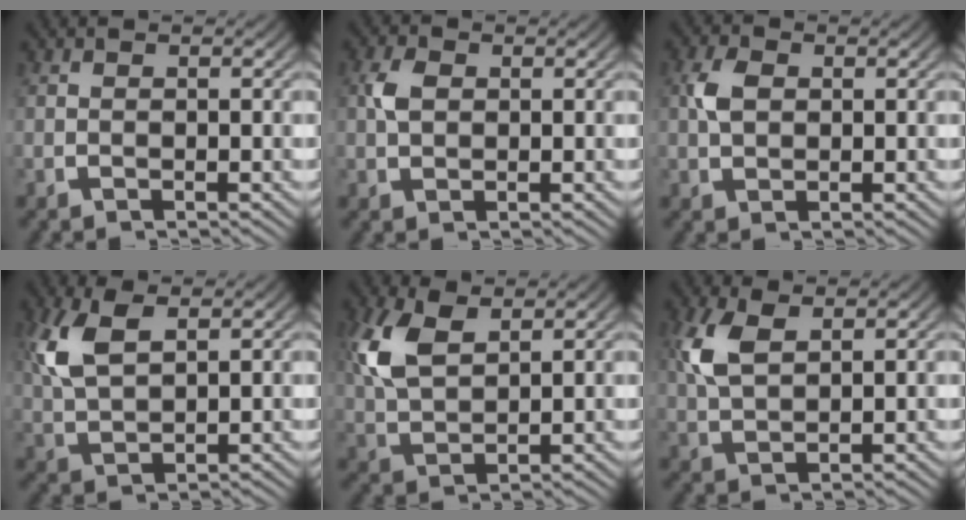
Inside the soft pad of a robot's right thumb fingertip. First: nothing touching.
{"total": 2.4, "force": [0.5, 1.8, 1.6], "torque": [-0.039, -0.003, 0.013]}
{"total": 2.8, "force": [0.6, 2.0, 1.8], "torque": [-0.046, -0.003, 0.016]}
{"total": 5.1, "force": [2.3, 2.7, 3.7], "torque": [-0.088, 0.000, 0.057]}
{"total": 5.7, "force": [2.6, 3.2, 3.9], "torque": [-0.095, -0.005, 0.063]}
{"total": 4.1, "force": [2.1, 2.1, 2.9], "torque": [-0.068, -0.001, 0.053]}